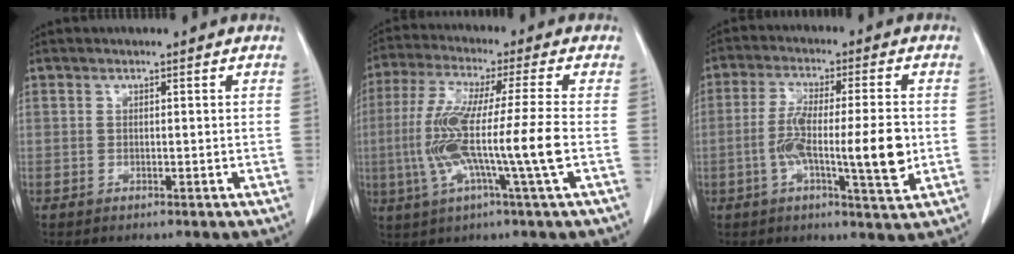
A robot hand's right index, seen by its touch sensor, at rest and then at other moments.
{"total": 13.3, "force": [-2.3, -1.1, 13.0], "torque": [-0.260, -0.008, -0.049]}
{"total": 11.6, "force": [-1.8, 1.7, 11.4], "torque": [-0.195, 0.002, -0.032]}